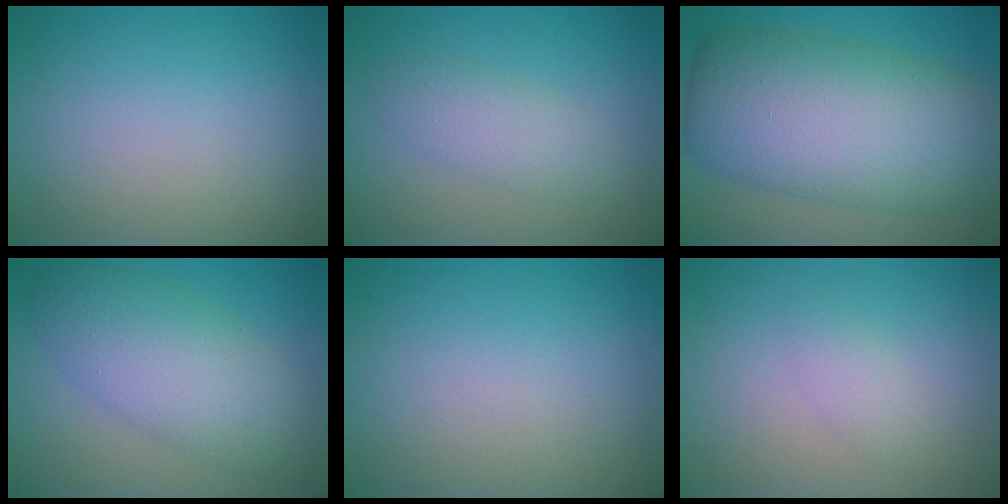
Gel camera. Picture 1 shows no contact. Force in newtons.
{"total": 2.6, "press": 2.6, "slide": 0.0}
{"total": 12.5, "press": 12.5, "slide": 0.4}
{"total": 6.9, "press": 6.9, "slide": 0.2}
{"total": 0.0}
{"total": 1.3, "press": 1.3, "slide": 0.1}